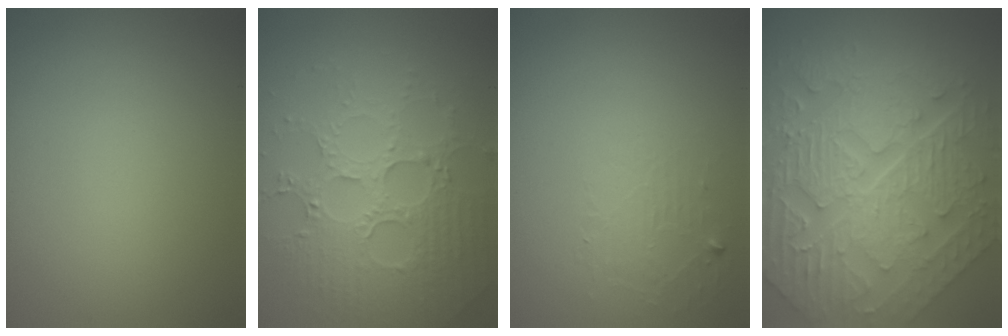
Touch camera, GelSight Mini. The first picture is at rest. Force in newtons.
{"total": 5.1, "press": 4.6, "slide": 2.2}
{"total": 1.4, "press": 0.1, "slide": 1.4}
{"total": 11.4, "press": 7.7, "slide": 8.4}